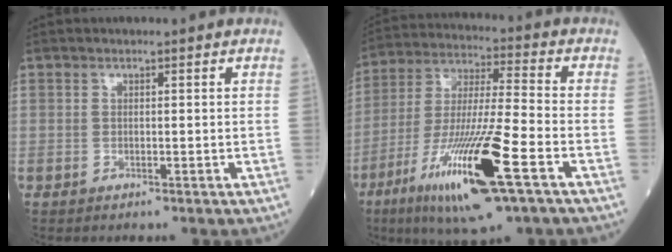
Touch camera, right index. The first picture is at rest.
{"total": 19.3, "force": [-8.9, 1.5, 17.1], "torque": [-0.348, -0.039, -0.160]}